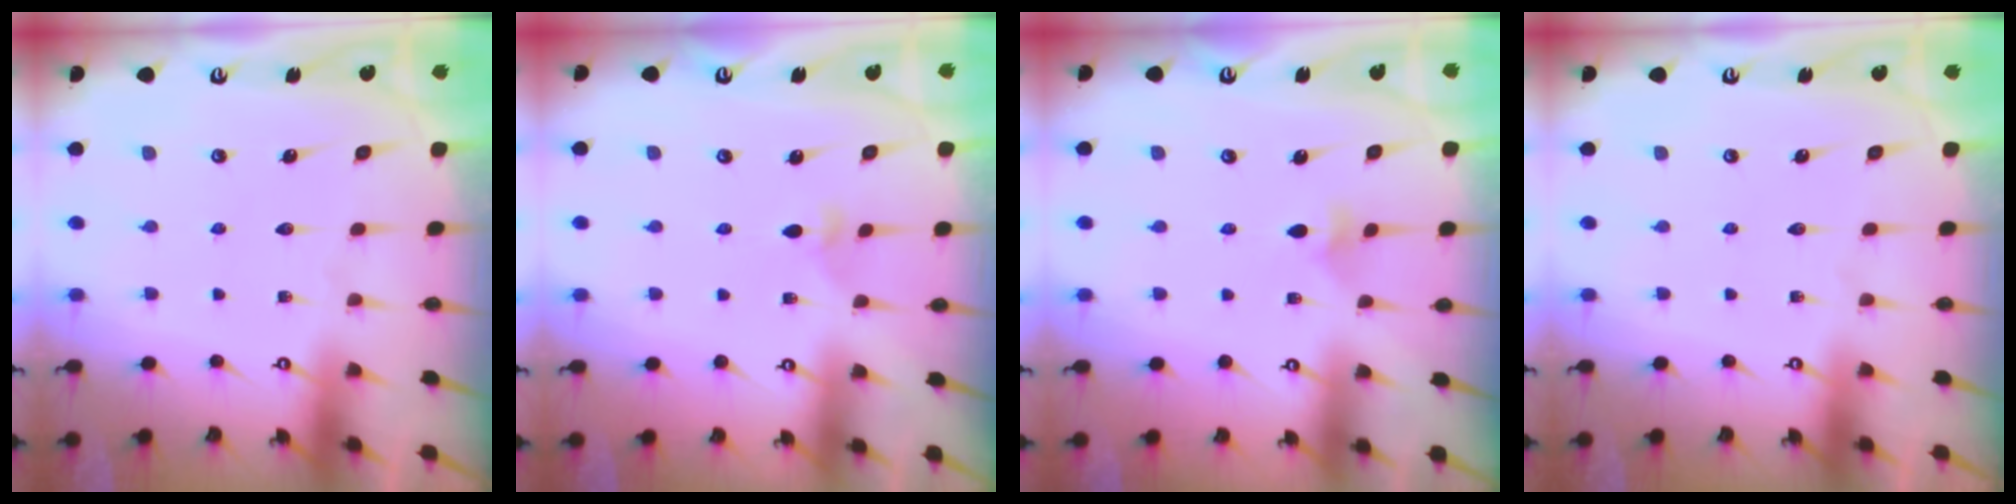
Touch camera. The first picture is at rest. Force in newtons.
{"total": 2.3, "press": 2.3, "slide": 0.5}
{"total": 2.7, "press": 2.6, "slide": 0.6}
{"total": 0.0}